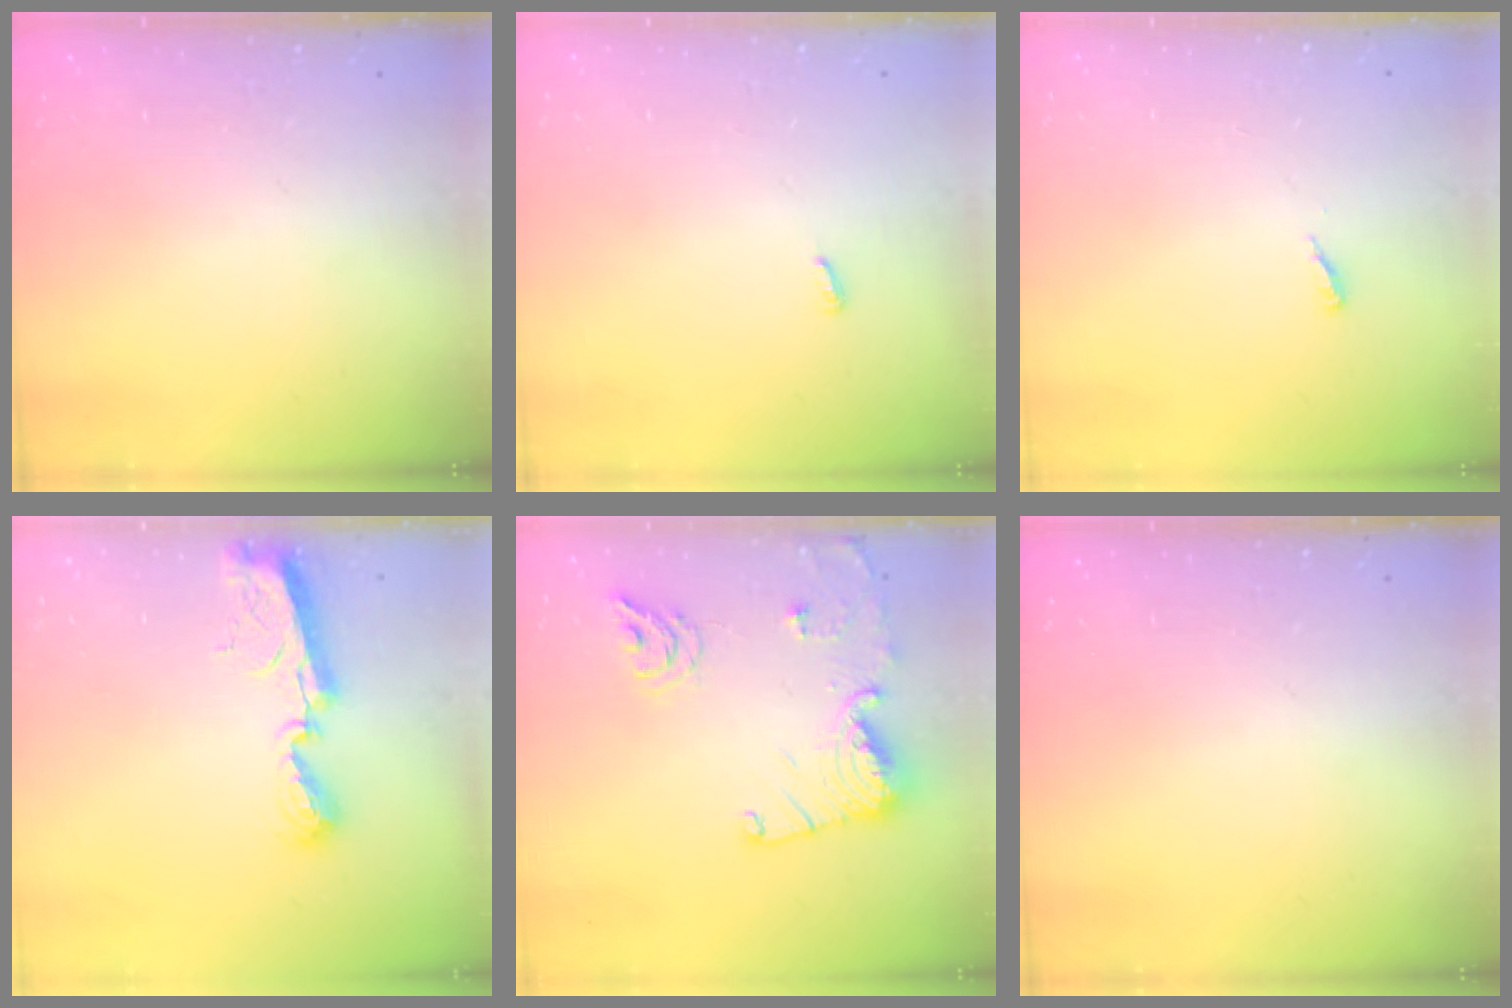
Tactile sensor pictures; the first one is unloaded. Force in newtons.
{"total": 2.6, "press": 2.6, "slide": 0.2}
{"total": 3.2, "press": 3.2, "slide": 0.2}
{"total": 9.1, "press": 9.1, "slide": 0.6}
{"total": 15.1, "press": 15.0, "slide": 1.5}
{"total": 0.0}